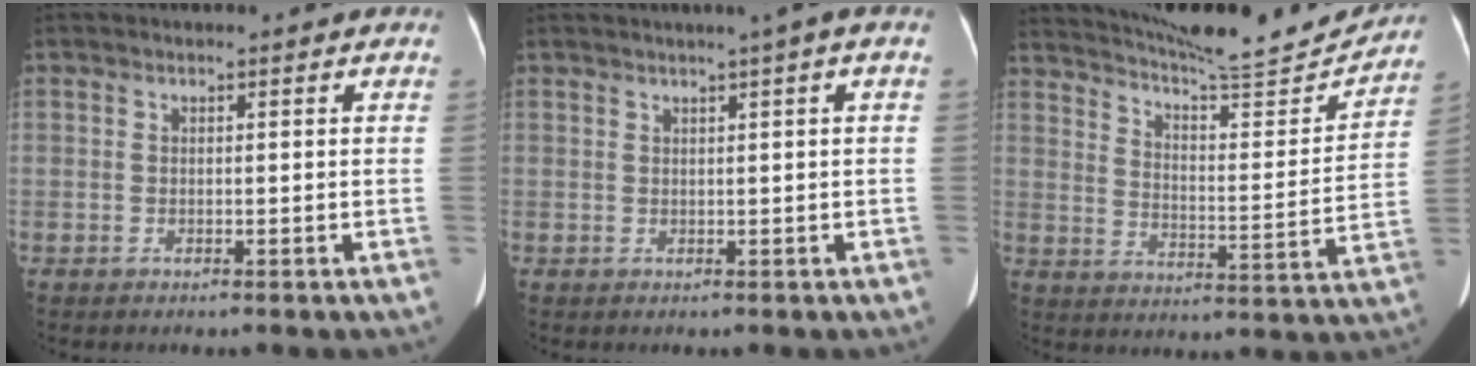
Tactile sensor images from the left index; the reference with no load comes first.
{"total": 2.7, "force": [1.4, -0.5, 2.3], "torque": [-0.035, 0.011, 0.022]}
{"total": 18.9, "force": [18.1, 0.8, 5.4], "torque": [-0.095, -0.042, 0.256]}